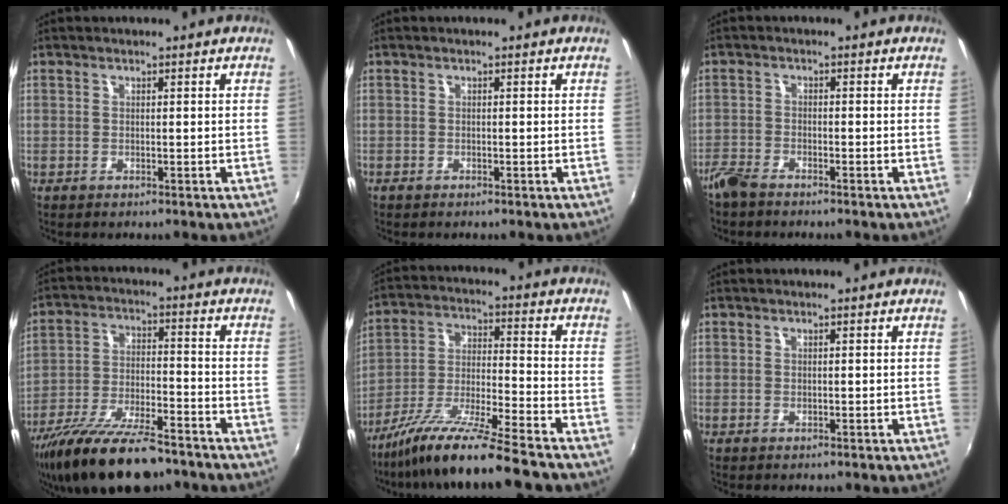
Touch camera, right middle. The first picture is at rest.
{"total": 0.6, "force": [-0.5, 0.4, 0.1], "torque": [-0.003, -0.002, -0.011]}
{"total": 4.2, "force": [-3.7, 1.1, 1.6], "torque": [-0.044, -0.013, -0.078]}
{"total": 17.5, "force": [-13.3, 5.2, 10.1], "torque": [-0.204, -0.035, -0.227]}
{"total": 14.9, "force": [-12.2, -0.4, 8.6], "torque": [-0.175, -0.021, -0.223]}
{"total": 0.0}